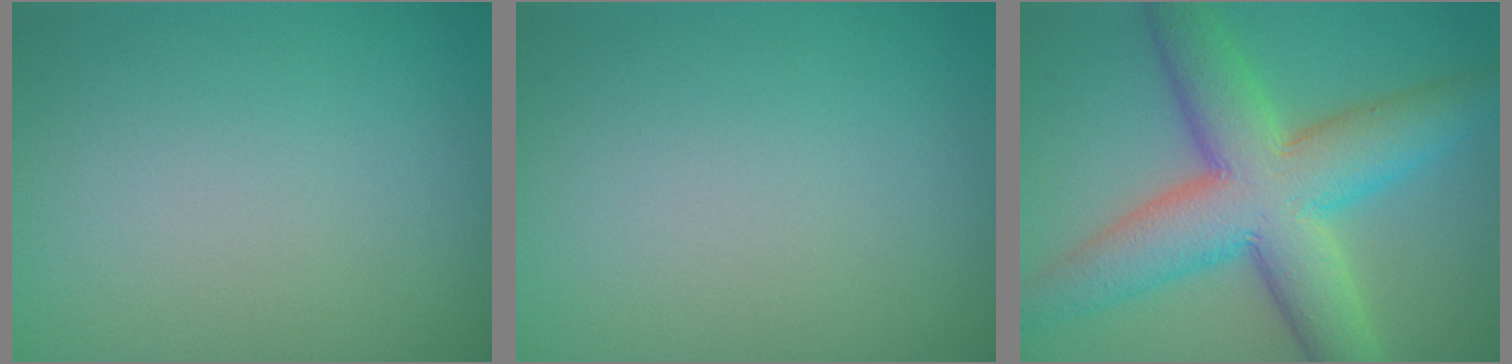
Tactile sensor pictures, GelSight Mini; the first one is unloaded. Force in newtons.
{"total": 0.0}
{"total": 10.6, "press": 10.6, "slide": 0.3}